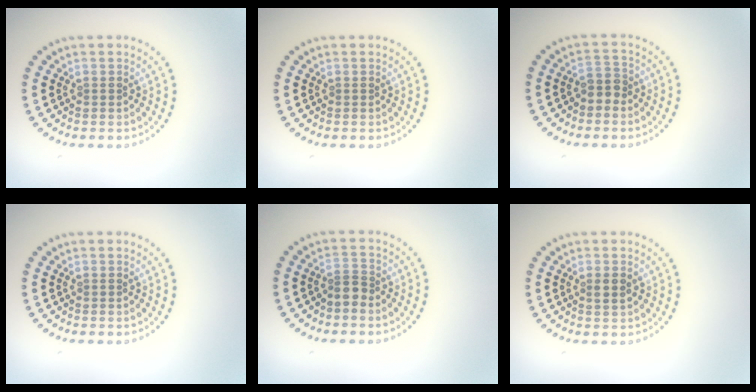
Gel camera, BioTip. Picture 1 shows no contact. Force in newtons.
{"total": 0.0}
{"total": 1.7, "press": 1.5, "slide": 0.9}
{"total": 0.0}
{"total": 1.4, "press": 1.0, "slide": 1.0}
{"total": 1.2, "press": 1.2, "slide": 0.3}